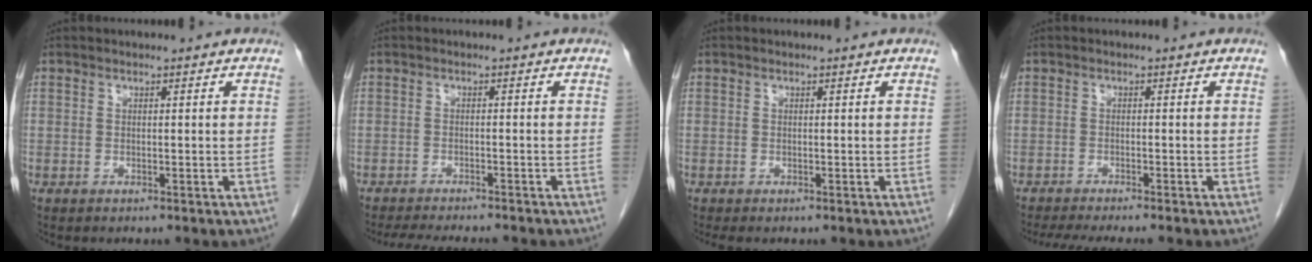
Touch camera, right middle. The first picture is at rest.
{"total": 9.4, "force": [-8.5, 1.2, 3.8], "torque": [-0.059, -0.015, -0.117]}
{"total": 0.0}
{"total": 7.2, "force": [-6.2, -0.1, 3.6], "torque": [-0.049, -0.017, -0.096]}